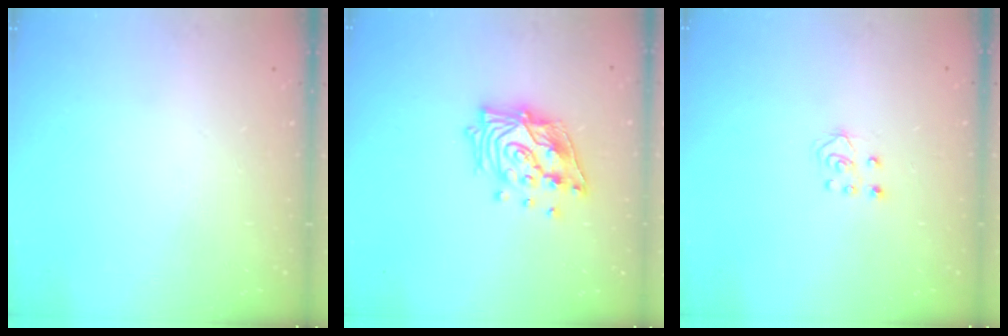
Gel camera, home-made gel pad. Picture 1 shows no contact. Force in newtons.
{"total": 16.7, "press": 16.7, "slide": 1.2}
{"total": 4.2, "press": 4.2, "slide": 0.3}